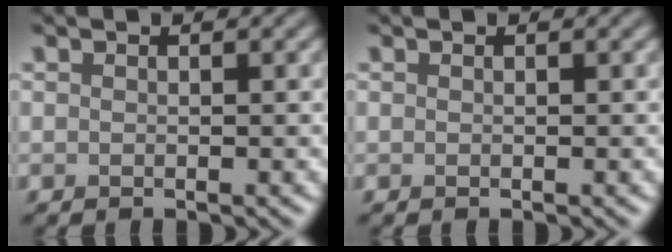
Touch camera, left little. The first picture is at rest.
{"total": 0.0}